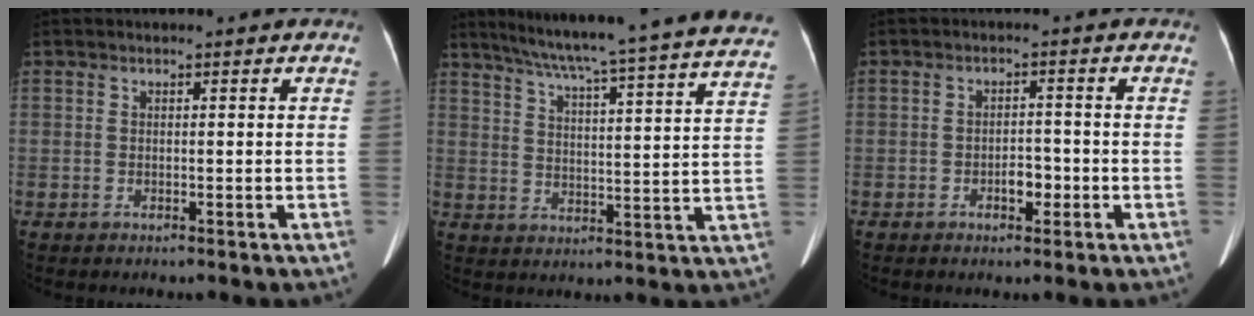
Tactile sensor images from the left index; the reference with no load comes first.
{"total": 29.2, "force": [26.2, -0.3, 13.0], "torque": [-0.208, -0.056, 0.323]}
{"total": 2.8, "force": [-1.2, 1.4, 2.1], "torque": [-0.031, 0.005, -0.017]}